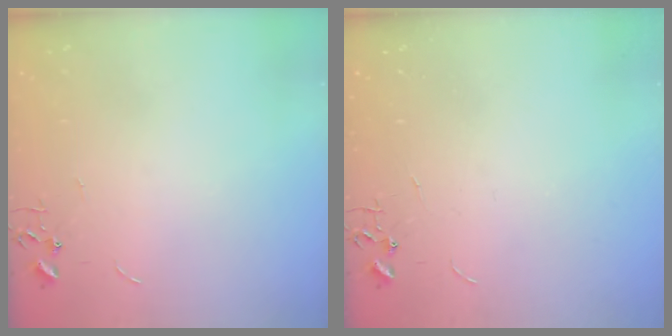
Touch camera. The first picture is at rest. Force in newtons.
{"total": 0.0}